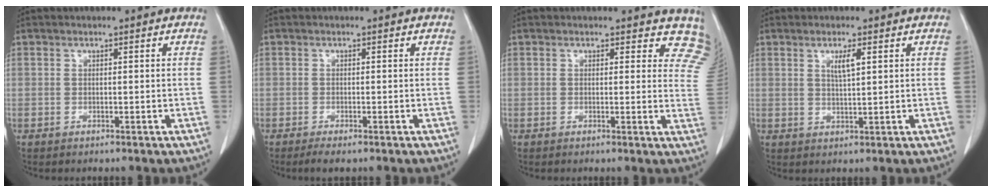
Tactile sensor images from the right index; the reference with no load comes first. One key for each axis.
{"total": 2.1, "fx": -1.5, "fy": 0.4, "fz": 1.4, "tx": -0.022, "ty": -0.005, "tz": -0.024}
{"total": 6.9, "fx": 6.2, "fy": 2.9, "fz": 0.4, "tx": 0.041, "ty": -0.019, "tz": 0.029}
{"total": 2.8, "fx": 1.2, "fy": 0.2, "fz": 2.5, "tx": -0.048, "ty": -0.002, "tz": 0.022}